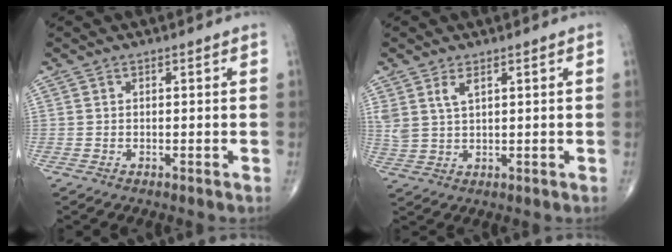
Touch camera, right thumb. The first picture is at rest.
{"total": 4.0, "force": [2.2, 1.7, 2.8], "torque": [-0.059, -0.005, 0.052]}